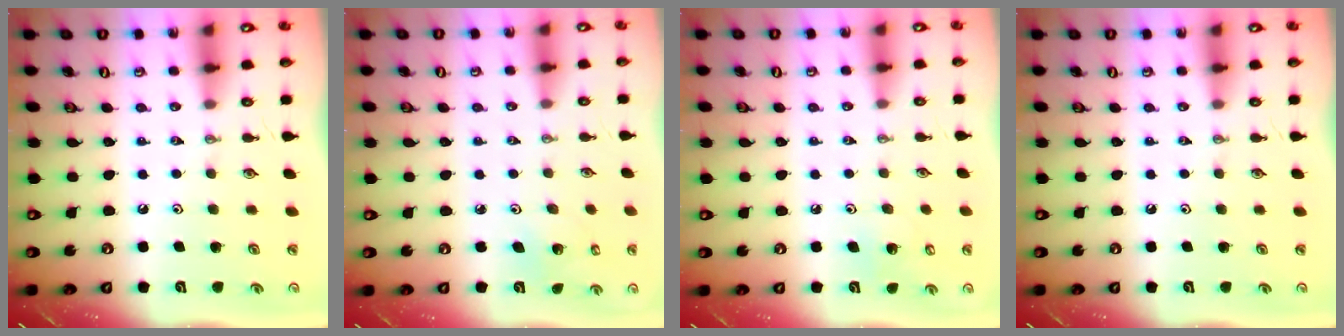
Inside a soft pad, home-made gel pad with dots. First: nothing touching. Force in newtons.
{"total": 3.1, "press": 3.1, "slide": 0.2}
{"total": 6.5, "press": 6.5, "slide": 0.4}
{"total": 0.0}